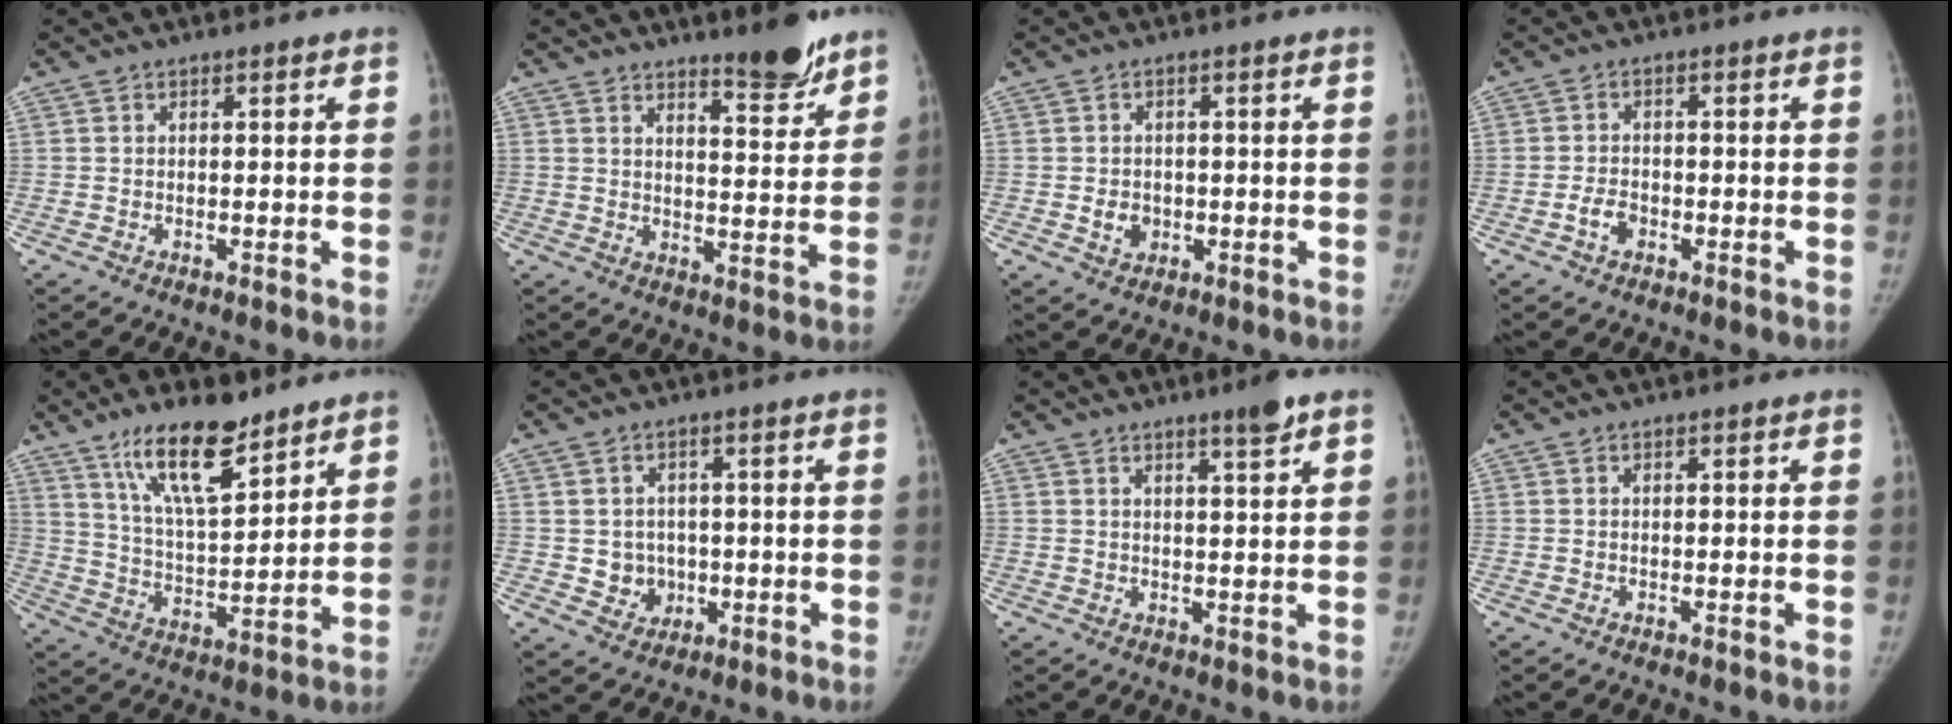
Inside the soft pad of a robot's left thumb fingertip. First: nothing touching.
{"total": 7.7, "force": [6.3, 1.6, 4.1], "torque": [-0.039, -0.055, 0.095]}
{"total": 3.3, "force": [-0.6, 2.7, 1.7], "torque": [-0.020, 0.001, -0.003]}
{"total": 2.9, "force": [-1.3, 1.9, 1.7], "torque": [-0.031, 0.012, -0.024]}
{"total": 14.8, "force": [10.2, 4.7, 9.6], "torque": [-0.144, -0.062, 0.189]}
{"total": 5.2, "force": [-0.4, 4.9, 1.9], "torque": [-0.004, 0.006, 0.004]}
{"total": 3.6, "force": [2.4, 0.0, 2.7], "torque": [-0.040, -0.016, 0.040]}
{"total": 0.0}